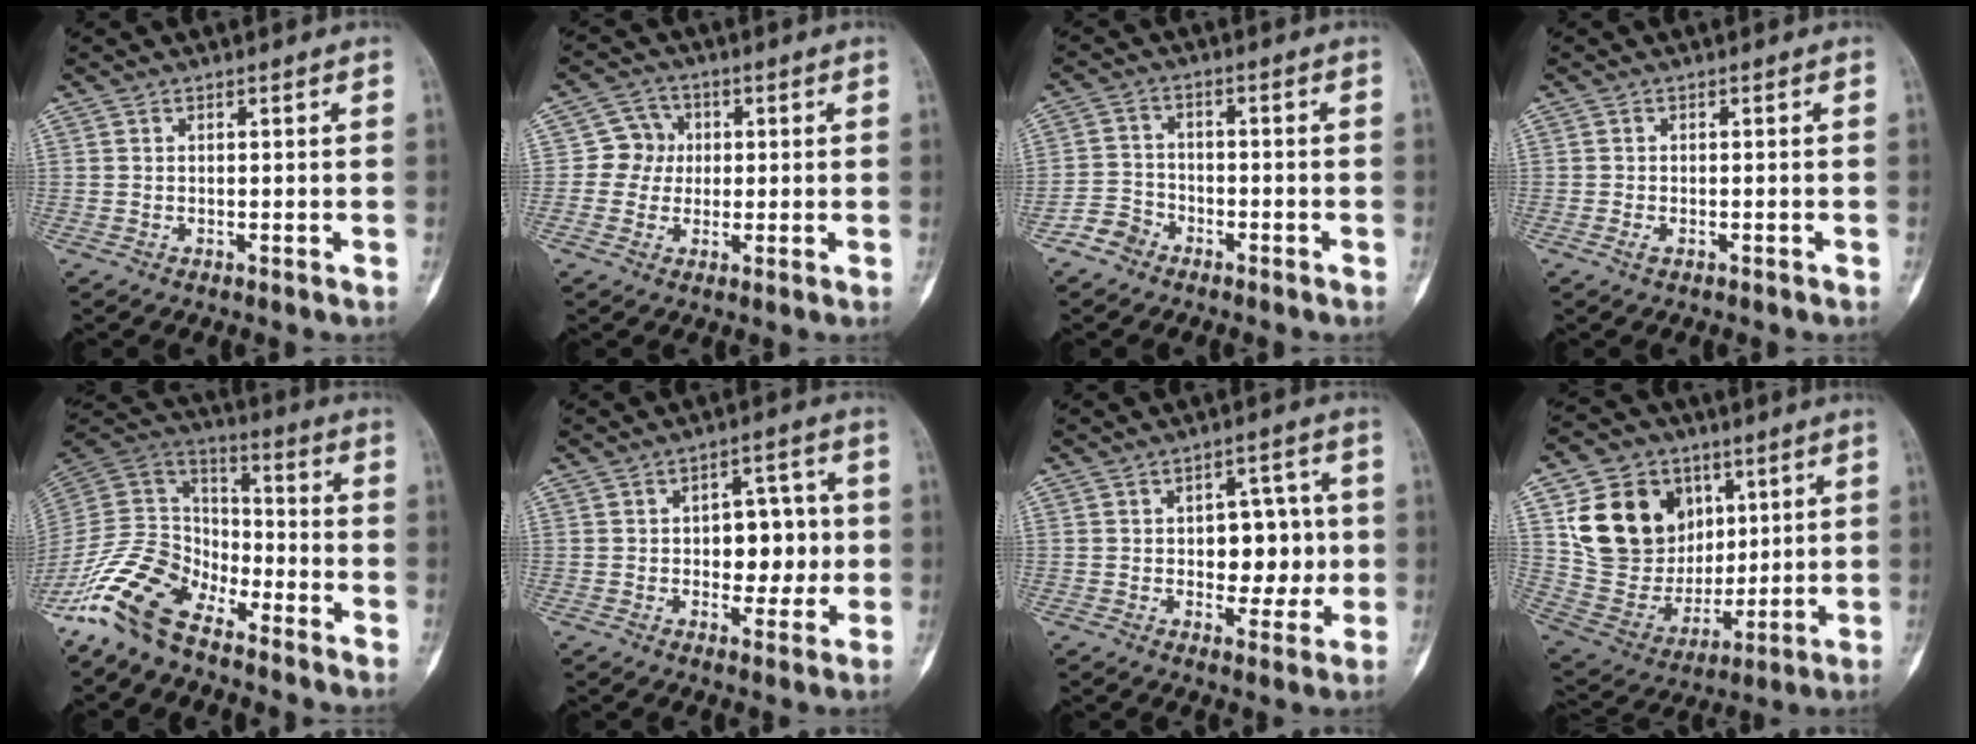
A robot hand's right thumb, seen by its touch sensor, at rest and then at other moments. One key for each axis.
{"total": 5.4, "fx": 0.2, "fy": 5.3, "fz": 1.3, "tx": 0.018, "ty": 0.012, "tz": -0.005}
{"total": 4.5, "fx": -3.1, "fy": 3.2, "fz": 0.7, "tx": 0.001, "ty": 0.022, "tz": -0.064}
{"total": 1.2, "fx": -0.6, "fy": 0.6, "fz": 0.8, "tx": -0.021, "ty": 0.002, "tz": -0.011}
{"total": 15.3, "fx": -10.8, "fy": 7.6, "fz": 7.7, "tx": -0.140, "ty": 0.079, "tz": -0.219}
{"total": 9.3, "fx": 0.0, "fy": 6.0, "fz": 7.2, "tx": -0.047, "ty": 0.015, "tz": 0.000}
{"total": 9.7, "fx": 0.0, "fy": 6.2, "fz": 7.4, "tx": -0.044, "ty": 0.011, "tz": 0.003}
{"total": 20.0, "fx": 6.7, "fy": 16.1, "fz": 9.7, "tx": -0.142, "ty": -0.009, "tz": 0.140}